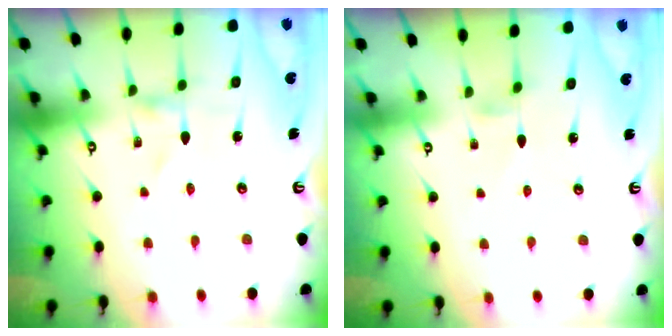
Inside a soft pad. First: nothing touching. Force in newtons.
{"total": 1.3, "press": 1.2, "slide": 0.4}